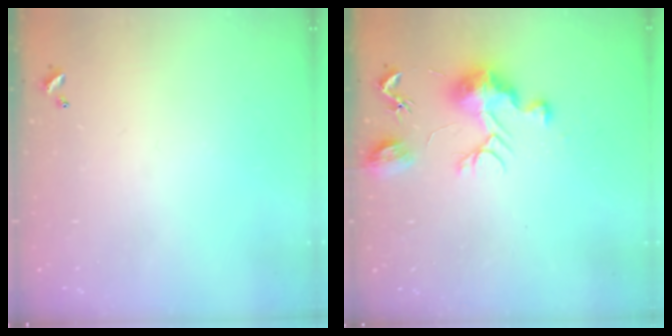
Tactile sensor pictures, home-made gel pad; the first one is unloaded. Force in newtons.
{"total": 10.6, "press": 10.6, "slide": 0.7}